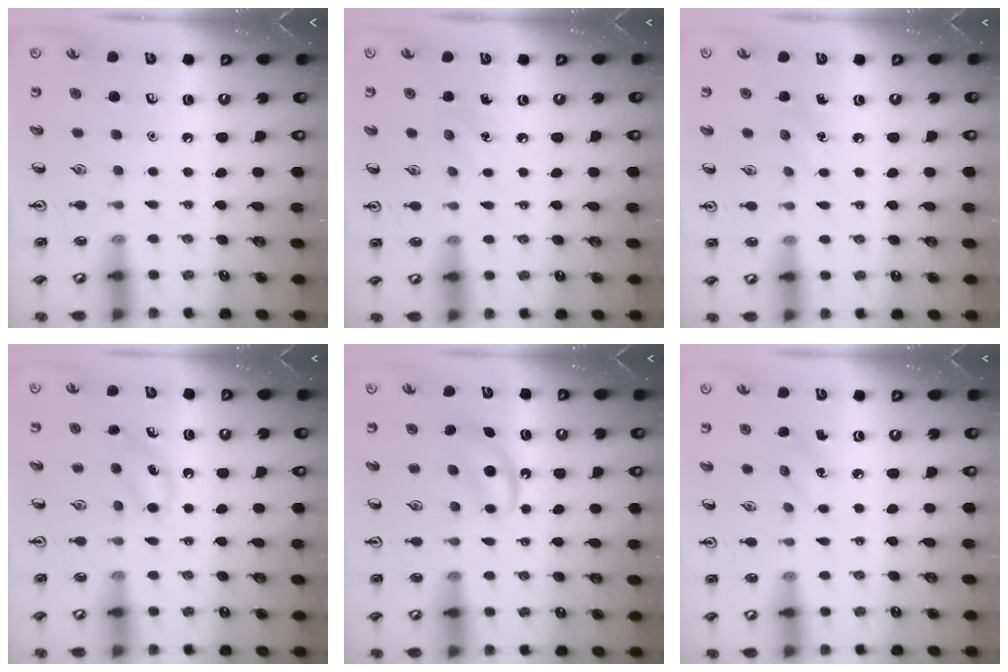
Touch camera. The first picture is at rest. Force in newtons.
{"total": 3.7, "press": 3.5, "slide": 1.3}
{"total": 3.7, "press": 3.5, "slide": 1.3}
{"total": 5.4, "press": 5.0, "slide": 1.8}
{"total": 4.5, "press": 4.3, "slide": 1.0}
{"total": 3.7, "press": 3.5, "slide": 1.2}